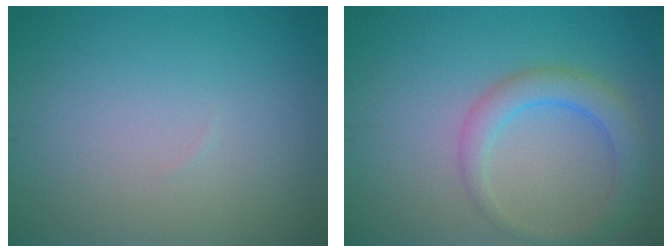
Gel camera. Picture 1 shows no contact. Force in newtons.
{"total": 3.5, "press": 3.5, "slide": 0.1}